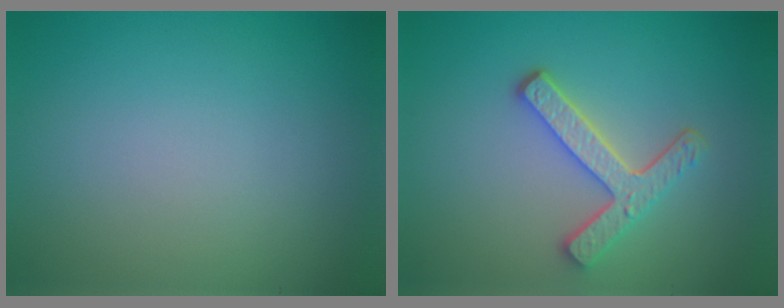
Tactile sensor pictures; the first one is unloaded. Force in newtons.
{"total": 3.8, "press": 3.1, "slide": 2.2}